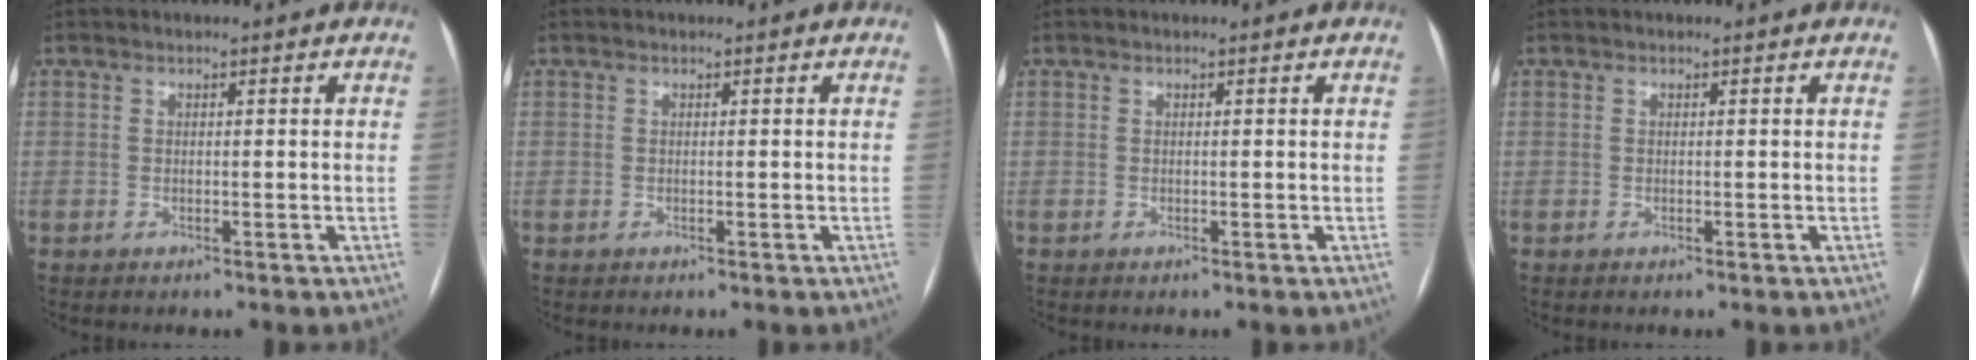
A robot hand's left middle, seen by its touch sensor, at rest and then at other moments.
{"total": 0.0}
{"total": 0.0}
{"total": 0.0}